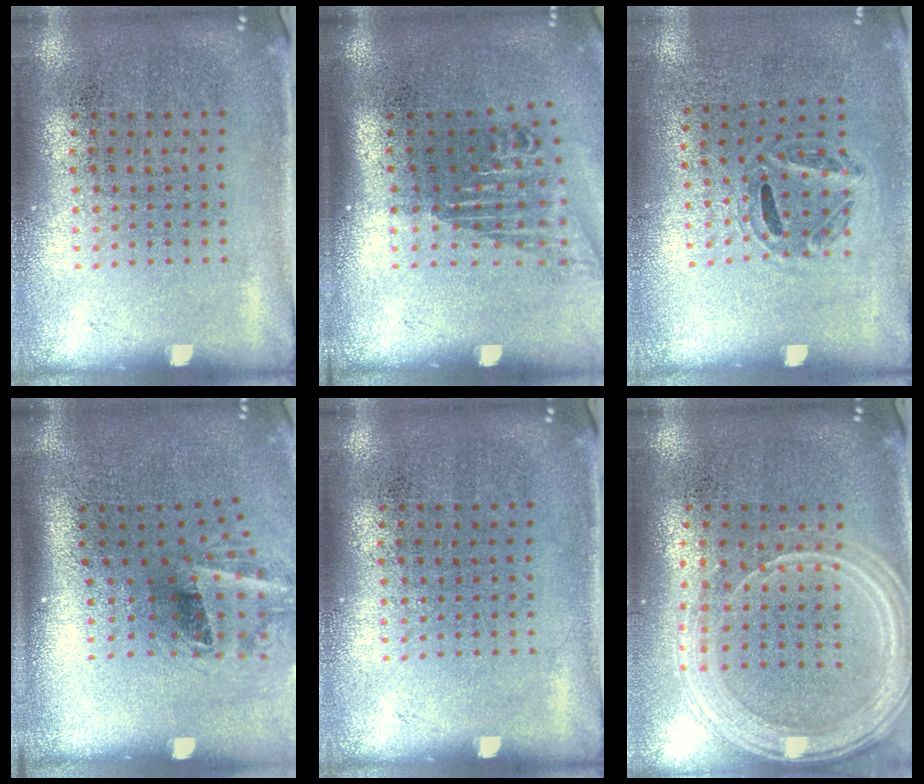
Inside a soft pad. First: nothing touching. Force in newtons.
{"total": 1.7, "press": 1.3, "slide": 1.2}
{"total": 1.1, "press": 0.7, "slide": 0.9}
{"total": 2.1, "press": 1.3, "slide": 1.7}
{"total": 0.0}
{"total": 1.5, "press": 1.4, "slide": 0.3}